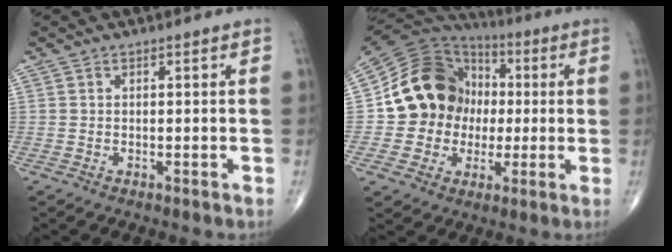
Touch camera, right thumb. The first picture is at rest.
{"total": 17.1, "force": [0.3, 14.8, 8.4], "torque": [-0.113, 0.030, 0.008]}